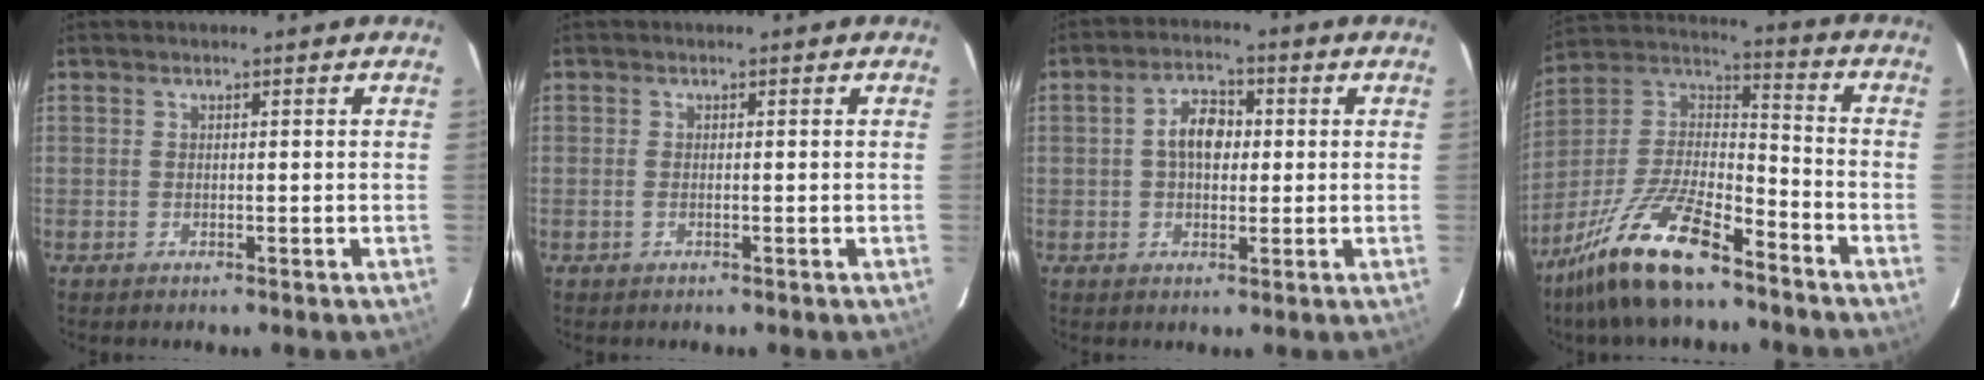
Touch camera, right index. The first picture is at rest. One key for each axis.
{"total": 0.7, "fx": -0.2, "fy": 0.4, "fz": 0.6, "tx": -0.014, "ty": 0.000, "tz": -0.005}
{"total": 5.8, "fx": 0.5, "fy": 3.7, "fz": 4.4, "tx": -0.077, "ty": 0.017, "tz": 0.008}
{"total": 18.4, "fx": -12.8, "fy": 5.5, "fz": 12.1, "tx": -0.256, "ty": -0.006, "tz": -0.238}